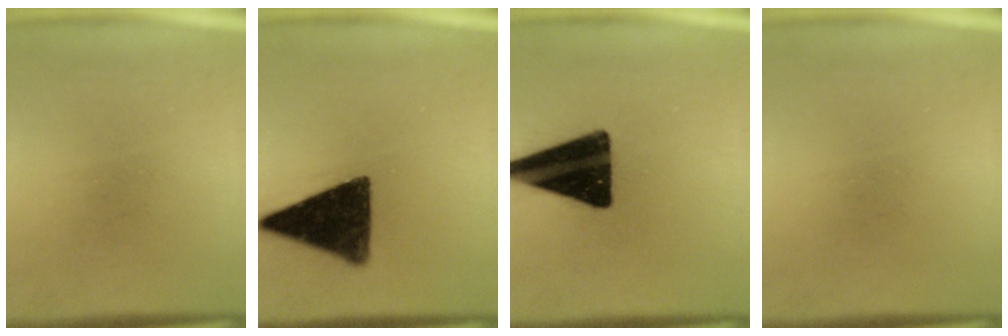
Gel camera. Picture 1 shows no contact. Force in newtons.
{"total": 14.3}
{"total": 18.7}
{"total": 0.0}